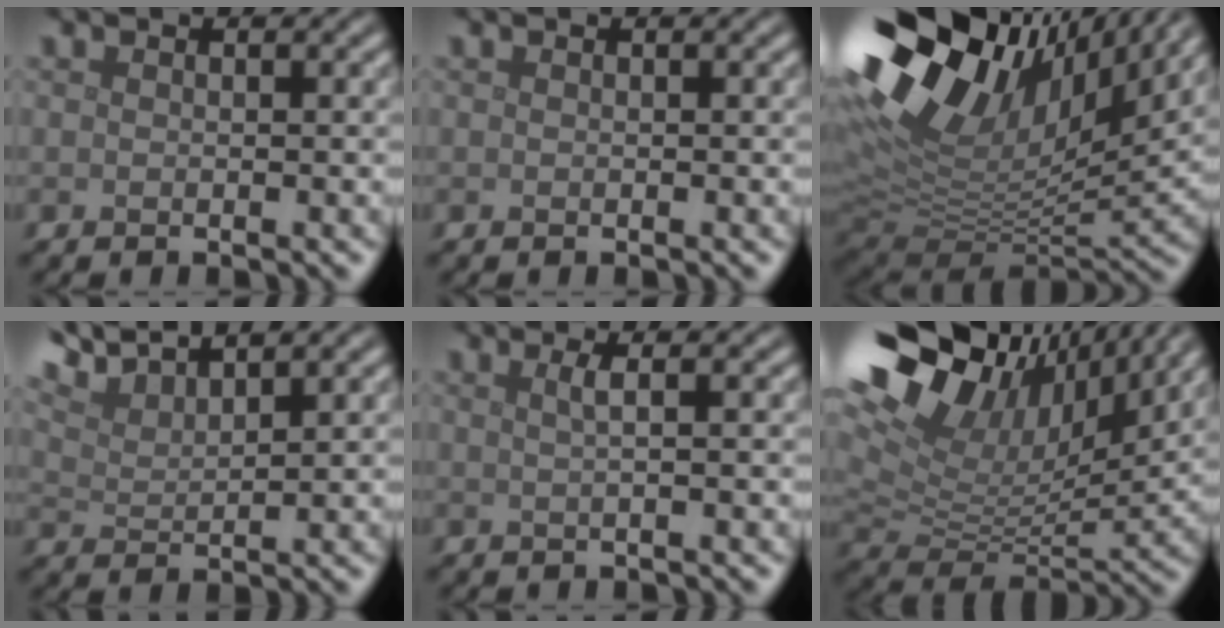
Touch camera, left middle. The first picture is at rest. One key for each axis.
{"total": 0.0}
{"total": 16.2, "fx": 7.8, "fy": 9.0, "fz": 11.0, "tx": -0.244, "ty": 0.030, "tz": 0.142}
{"total": 5.4, "fx": 4.9, "fy": 0.9, "fz": 2.1, "tx": -0.048, "ty": 0.013, "tz": 0.082}
{"total": 1.7, "fx": 0.4, "fy": 0.6, "fz": 1.6, "tx": -0.022, "ty": 0.005, "tz": -0.001}
{"total": 16.7, "fx": 8.5, "fy": 9.5, "fz": 10.8, "tx": -0.234, "ty": 0.038, "tz": 0.153}